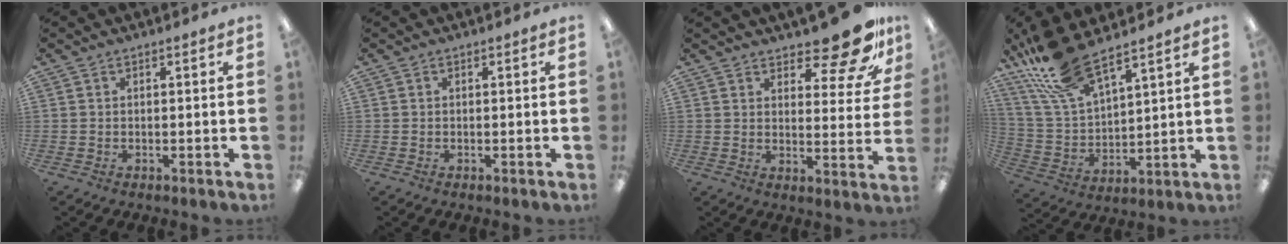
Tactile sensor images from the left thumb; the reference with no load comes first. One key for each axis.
{"total": 0.0}
{"total": 13.7, "fx": 10.8, "fy": 4.2, "fz": 7.4, "tx": -0.087, "ty": -0.079, "tz": 0.180}
{"total": 16.5, "fx": 12.7, "fy": 5.2, "fz": 9.1, "tx": -0.210, "ty": -0.056, "tz": 0.229}